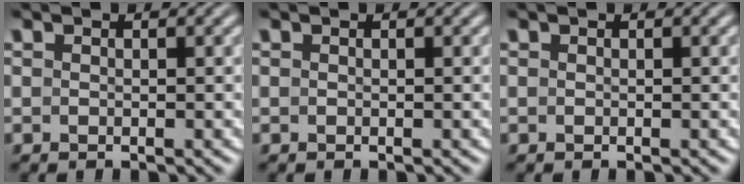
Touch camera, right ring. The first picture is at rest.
{"total": 0.0}
{"total": 0.0}